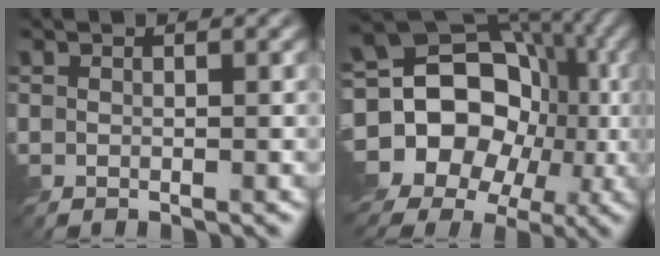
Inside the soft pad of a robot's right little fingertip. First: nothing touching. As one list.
[{"total": 18.1, "force": [-4.5, 15.5, 8.2], "torque": [-0.174, 0.012, -0.102]}]